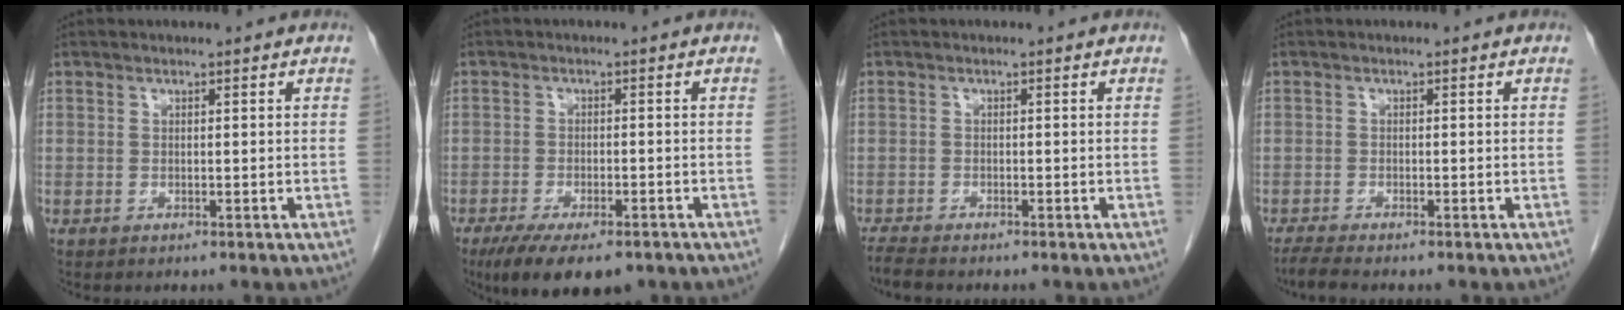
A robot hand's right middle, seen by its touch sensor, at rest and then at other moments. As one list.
[{"total": 10.4, "force": [-7.4, 3.6, 6.4], "torque": [-0.097, -0.013, -0.111]}, {"total": 2.3, "force": [-2.1, 0.1, 0.9], "torque": [-0.023, -0.009, -0.037]}, {"total": 2.6, "force": [-2.2, -0.2, 1.3], "torque": [-0.031, -0.008, -0.042]}]